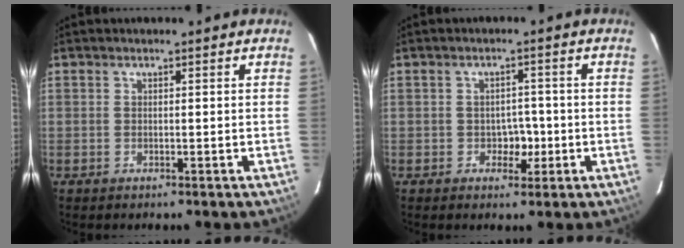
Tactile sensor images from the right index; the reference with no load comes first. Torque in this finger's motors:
{"motor_torque": [0.37, 0.23, 0.07, 0.01]}